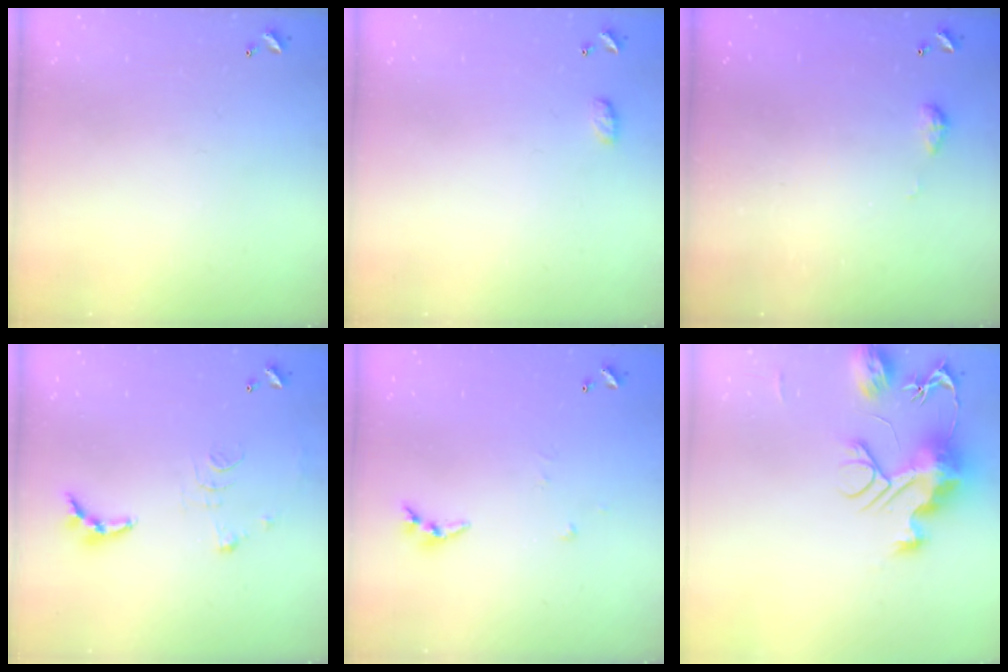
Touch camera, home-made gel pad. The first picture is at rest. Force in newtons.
{"total": 3.4, "press": 3.4, "slide": 0.5}
{"total": 3.3, "press": 3.2, "slide": 0.5}
{"total": 9.3, "press": 9.3, "slide": 0.8}
{"total": 4.4, "press": 4.4, "slide": 0.3}
{"total": 13.2, "press": 13.2, "slide": 1.1}